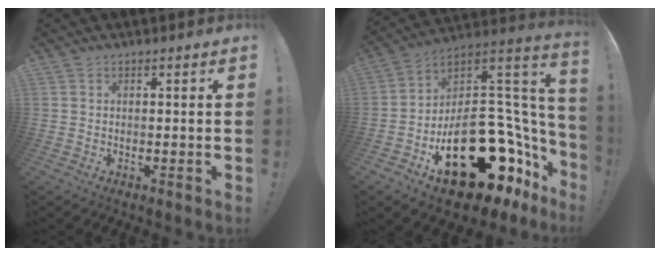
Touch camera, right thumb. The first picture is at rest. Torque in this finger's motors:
{"motor_torque": [2.51, 2.49, 1.47, -1.30, 0.79]}